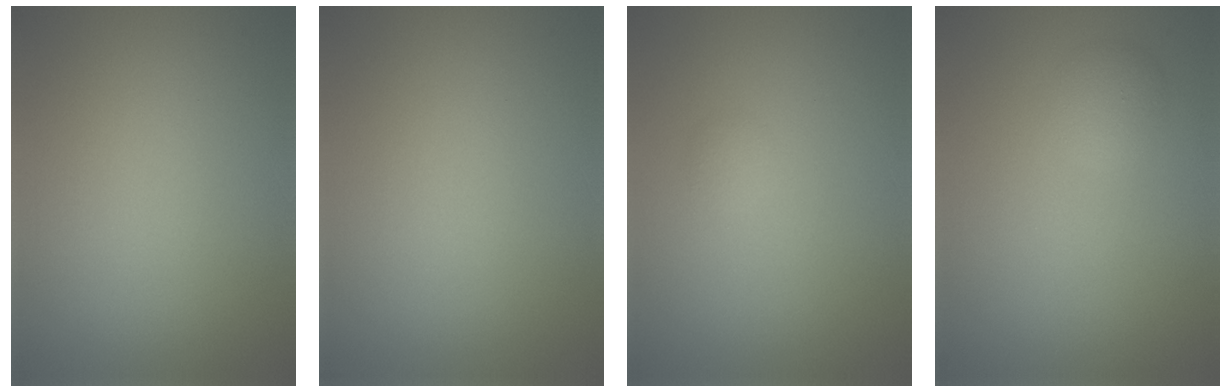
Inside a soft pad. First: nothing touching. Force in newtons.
{"total": 0.0}
{"total": 0.7, "press": 0.7, "slide": 0.0}
{"total": 1.4, "press": 1.4, "slide": 0.1}